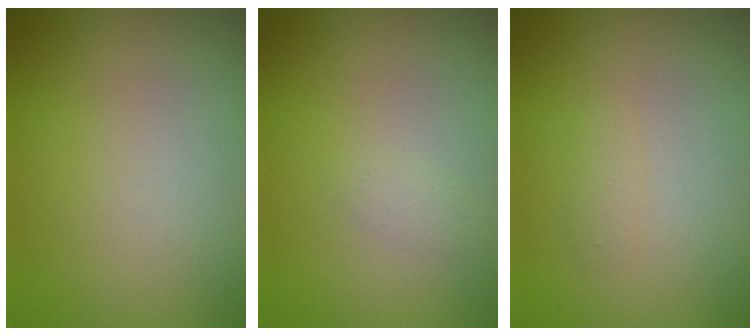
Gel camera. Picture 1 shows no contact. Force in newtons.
{"total": 0.7, "press": 0.7, "slide": 0.0}
{"total": 0.7, "press": 0.7, "slide": 0.0}